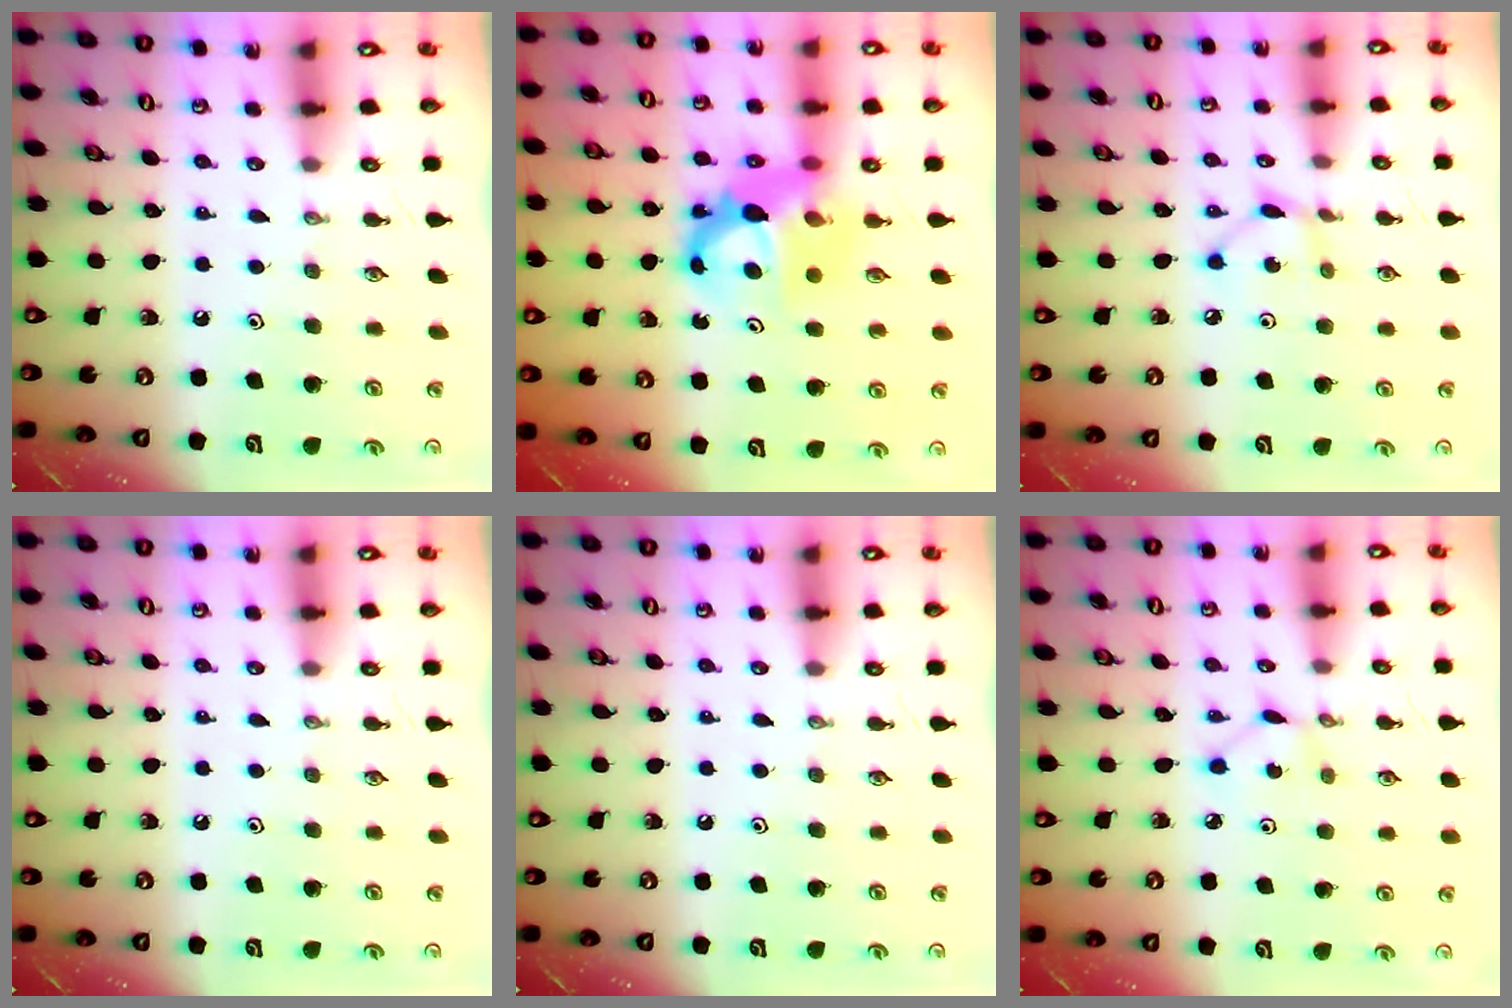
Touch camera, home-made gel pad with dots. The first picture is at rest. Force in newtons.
{"total": 8.3, "press": 8.2, "slide": 0.8}
{"total": 3.8, "press": 3.8, "slide": 0.0}
{"total": 0.0}
{"total": 0.0}
{"total": 2.3, "press": 2.3, "slide": 0.2}